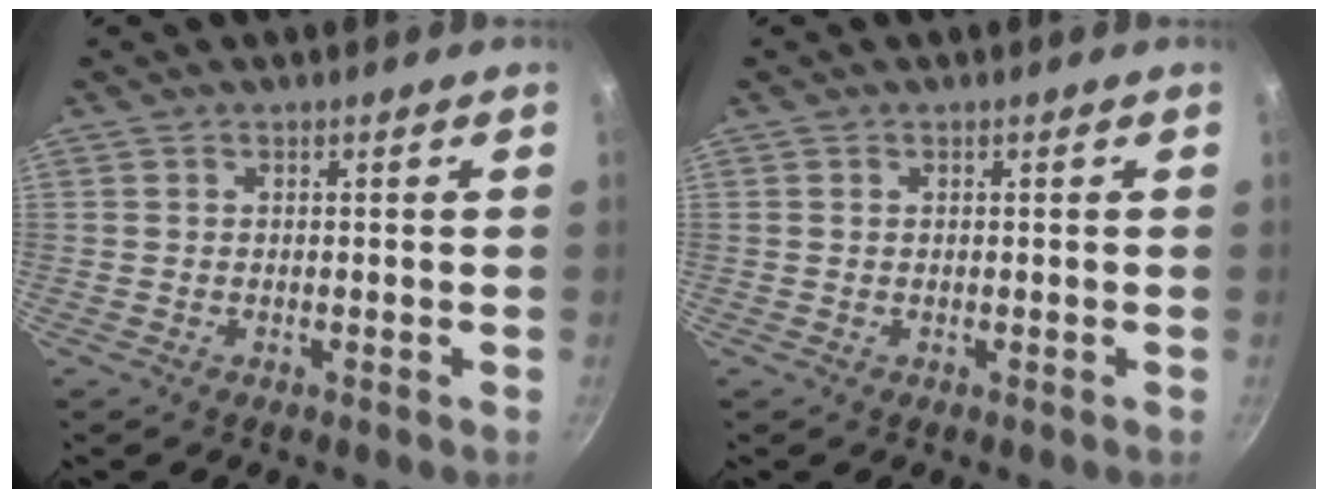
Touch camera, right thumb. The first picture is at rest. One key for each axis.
{"total": 0.0}